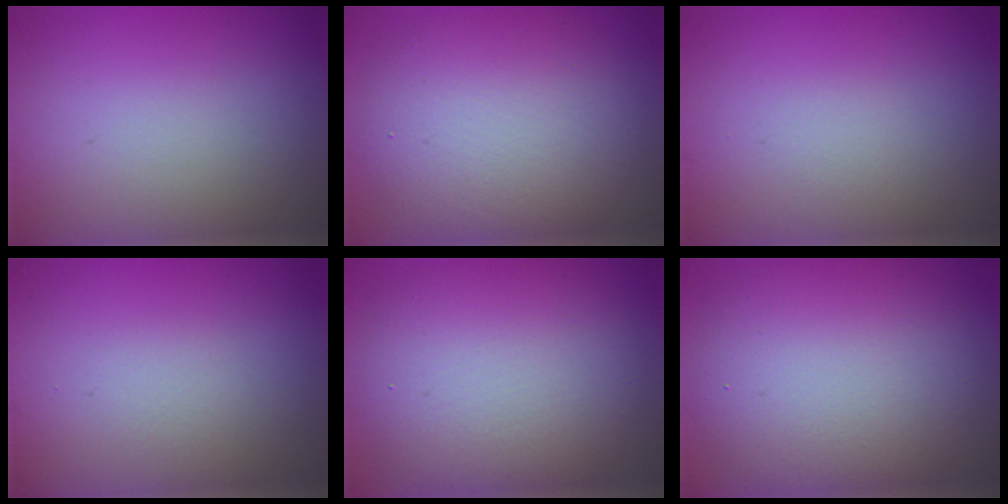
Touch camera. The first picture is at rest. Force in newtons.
{"total": 8.1, "press": 8.0, "slide": 0.5}
{"total": 0.6, "press": 0.6, "slide": 0.0}
{"total": 0.9, "press": 0.9, "slide": 0.1}
{"total": 9.7, "press": 9.7, "slide": 0.7}
{"total": 10.6, "press": 10.6, "slide": 0.5}